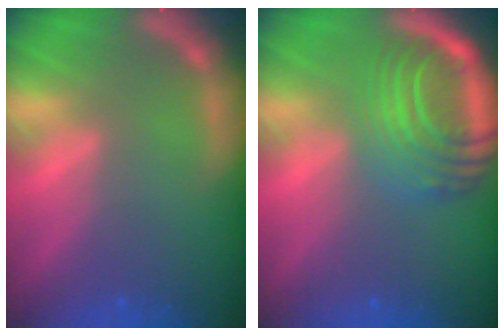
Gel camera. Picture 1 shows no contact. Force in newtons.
{"total": 10.1}